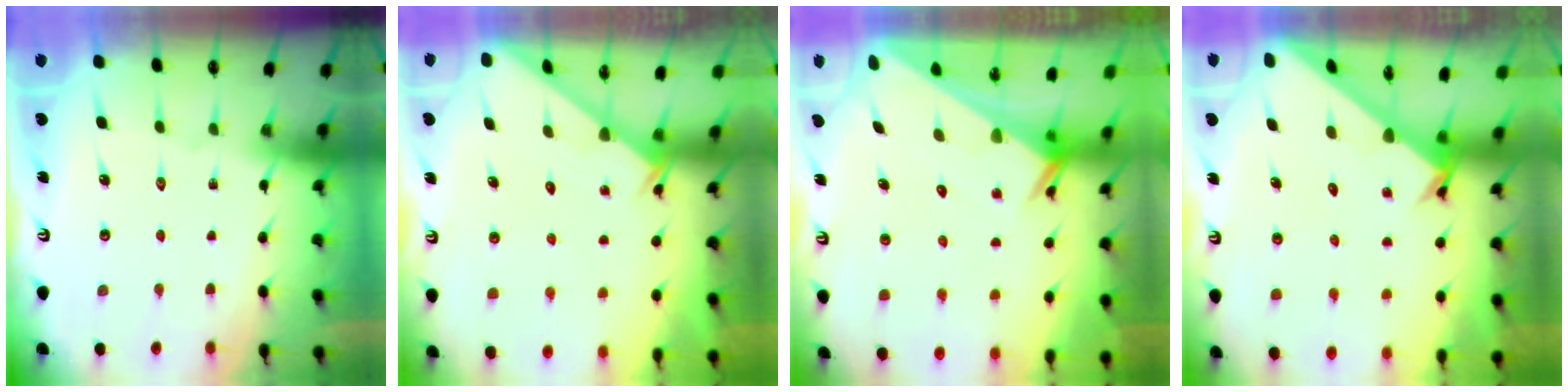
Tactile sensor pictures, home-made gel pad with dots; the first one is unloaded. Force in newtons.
{"total": 2.9, "press": 2.9, "slide": 0.3}
{"total": 2.6, "press": 2.6, "slide": 0.1}
{"total": 2.8, "press": 2.7, "slide": 0.3}